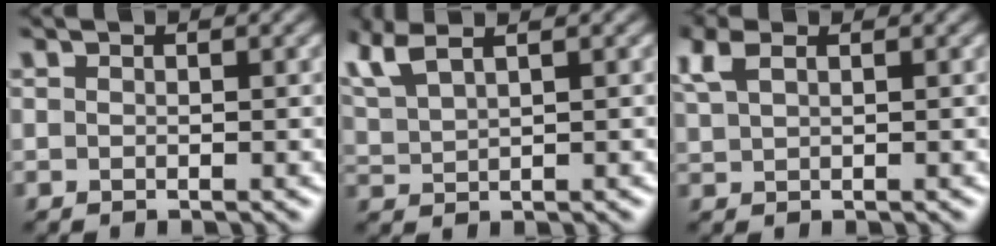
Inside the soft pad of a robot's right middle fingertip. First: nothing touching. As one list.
[{"total": 4.8, "force": [3.1, 1.8, 3.1], "torque": [-0.084, 0.023, 0.054]}, {"total": 2.8, "force": [1.6, 1.2, 1.9], "torque": [-0.051, 0.008, 0.033]}]